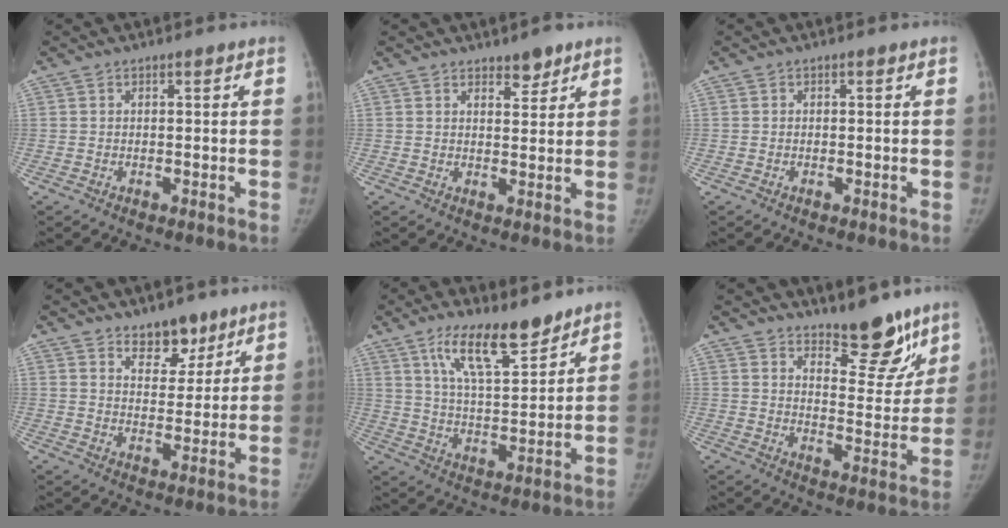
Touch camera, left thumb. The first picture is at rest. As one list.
[{"total": 3.3, "force": [2.6, 1.4, 1.5], "torque": [-0.003, -0.020, 0.040]}, {"total": 0.0}, {"total": 7.3, "force": [5.2, 4.1, 3.0], "torque": [-0.008, -0.035, 0.084]}, {"total": 12.3, "force": [8.6, 3.8, 8.0], "torque": [-0.113, -0.057, 0.158]}, {"total": 11.8, "force": [9.1, 4.4, 6.1], "torque": [-0.035, -0.073, 0.140]}]